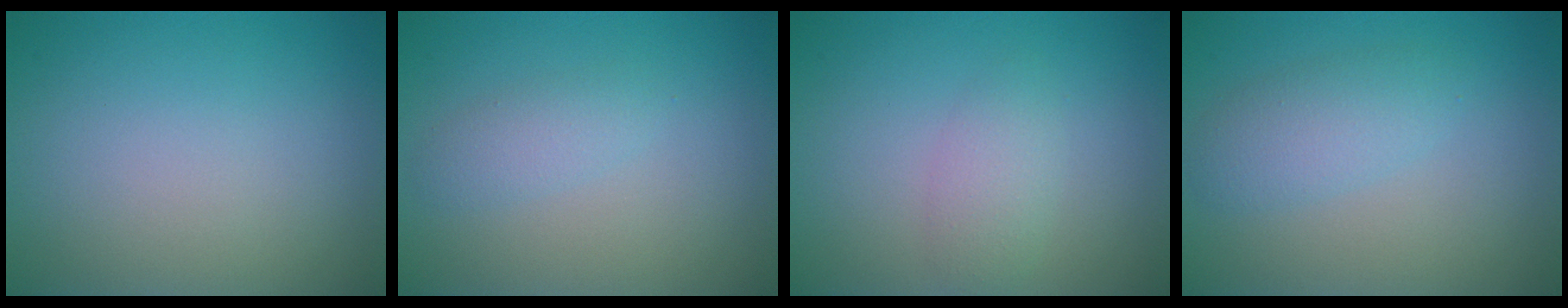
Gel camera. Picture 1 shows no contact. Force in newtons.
{"total": 1.5, "press": 1.5, "slide": 0.1}
{"total": 1.9, "press": 1.9, "slide": 0.1}
{"total": 2.7, "press": 2.7, "slide": 0.1}